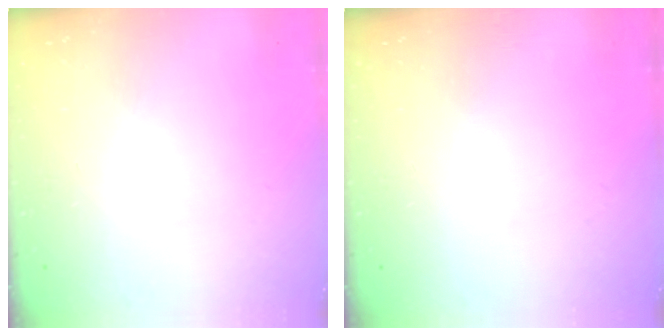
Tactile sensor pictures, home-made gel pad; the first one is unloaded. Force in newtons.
{"total": 0.0}